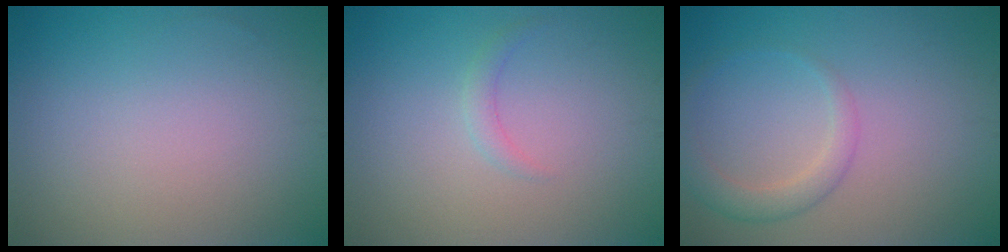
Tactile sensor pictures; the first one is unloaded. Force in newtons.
{"total": 1.1, "press": 1.1, "slide": 0.0}
{"total": 2.5, "press": 2.5, "slide": 0.1}